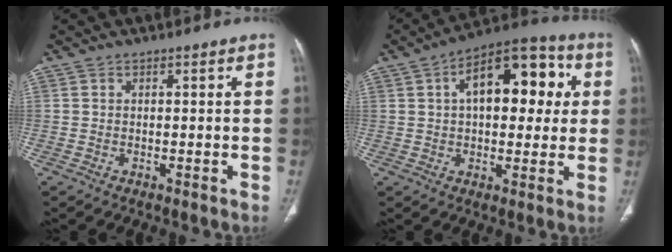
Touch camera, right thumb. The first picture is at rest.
{"total": 17.8, "force": [4.2, 9.6, 14.4], "torque": [-0.164, 0.027, 0.054]}